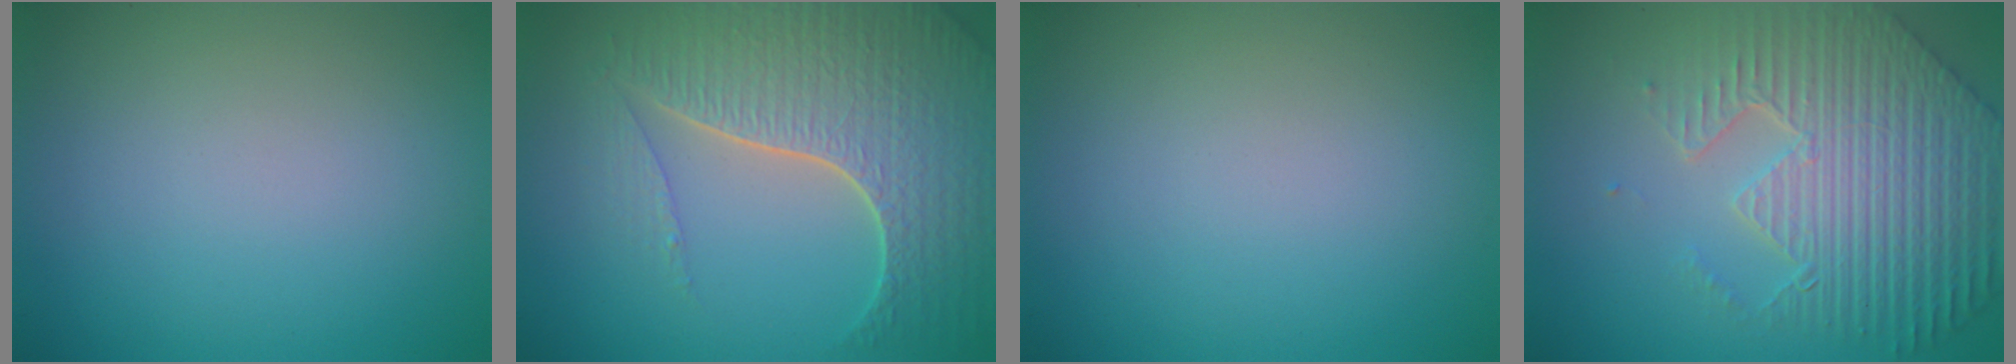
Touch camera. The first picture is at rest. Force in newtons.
{"total": 7.4, "press": 5.5, "slide": 5.0}
{"total": 0.0}
{"total": 8.1, "press": 6.0, "slide": 5.5}